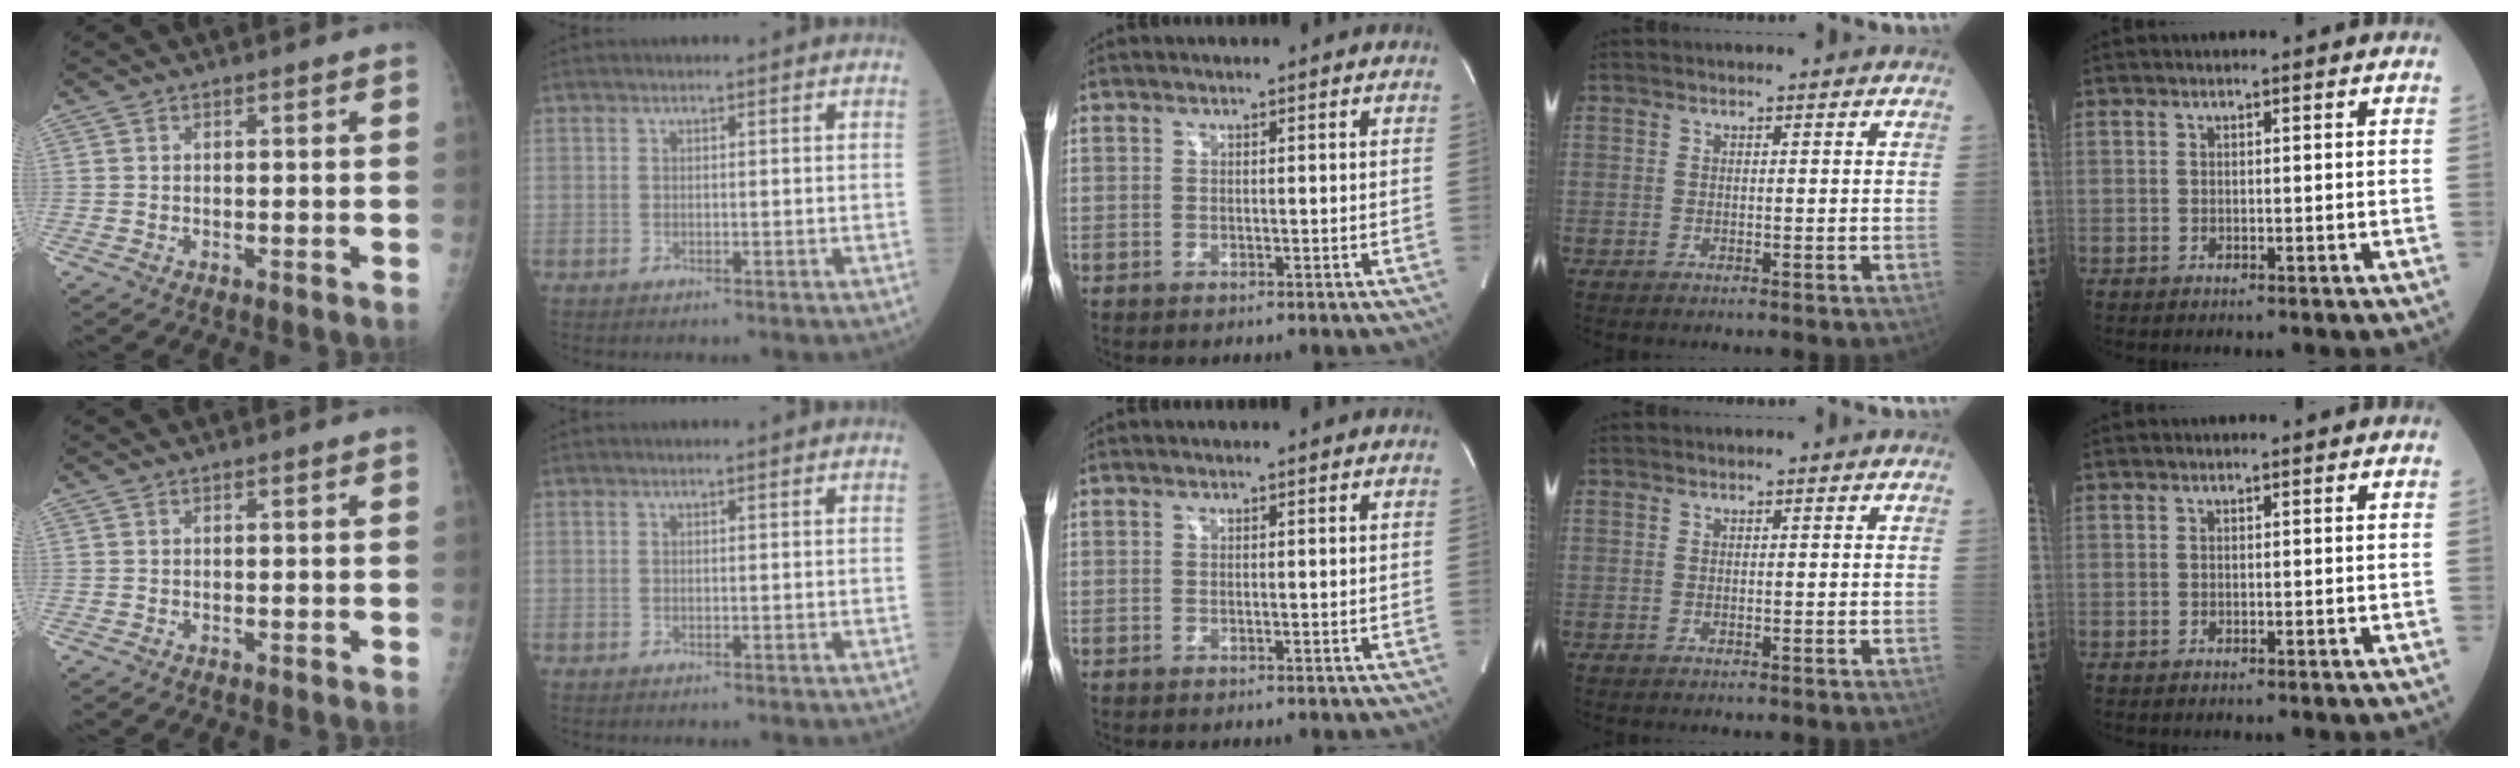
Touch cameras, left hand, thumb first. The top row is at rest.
{}